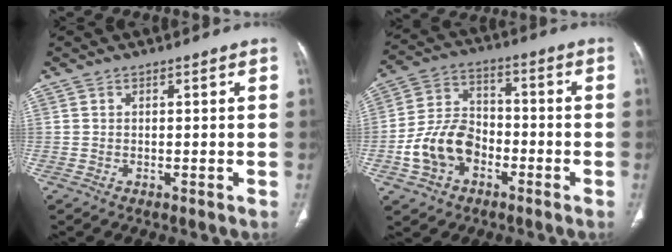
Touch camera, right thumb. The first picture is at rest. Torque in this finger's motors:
{"motor_torque": [1.54, 1.30, 0.92, -1.04, 0.20]}